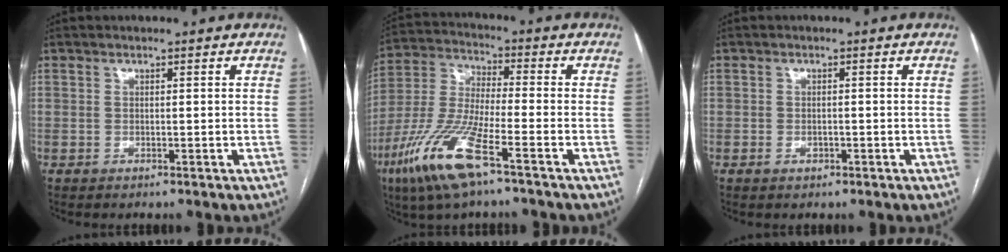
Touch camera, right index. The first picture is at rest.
{"total": 14.0, "force": [-7.6, 2.0, 11.6], "torque": [-0.256, -0.024, -0.150]}
{"total": 1.5, "force": [-0.6, 1.0, 0.9], "torque": [-0.017, 0.001, -0.006]}